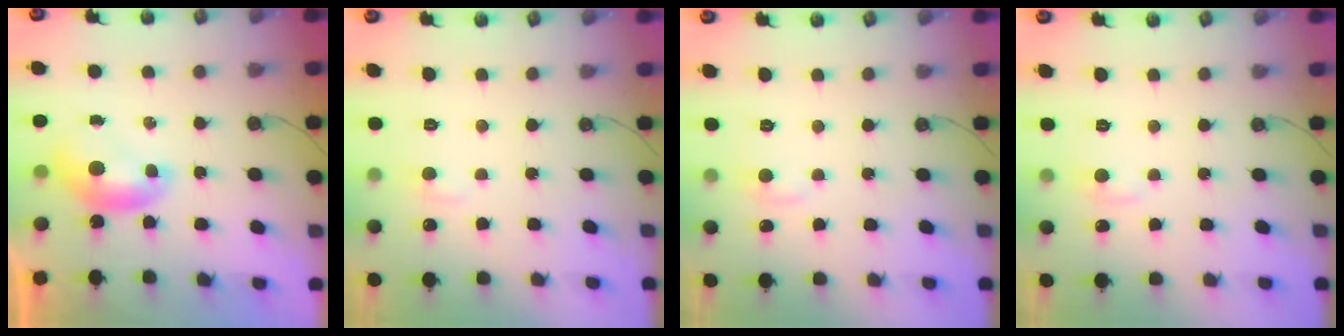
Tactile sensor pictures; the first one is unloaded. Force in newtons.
{"total": 1.4, "press": 1.3, "slide": 0.6}
{"total": 1.3, "press": 1.1, "slide": 0.7}
{"total": 1.3, "press": 1.1, "slide": 0.7}